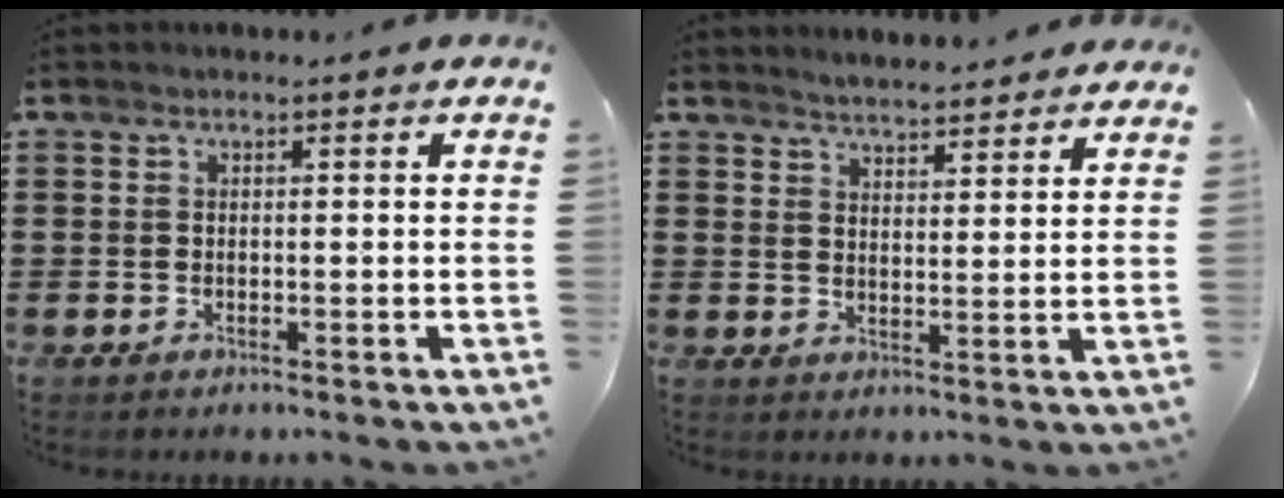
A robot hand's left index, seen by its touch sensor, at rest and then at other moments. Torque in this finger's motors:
{"motor_torque": [0.77, 0.75, 0.08, 0.03]}